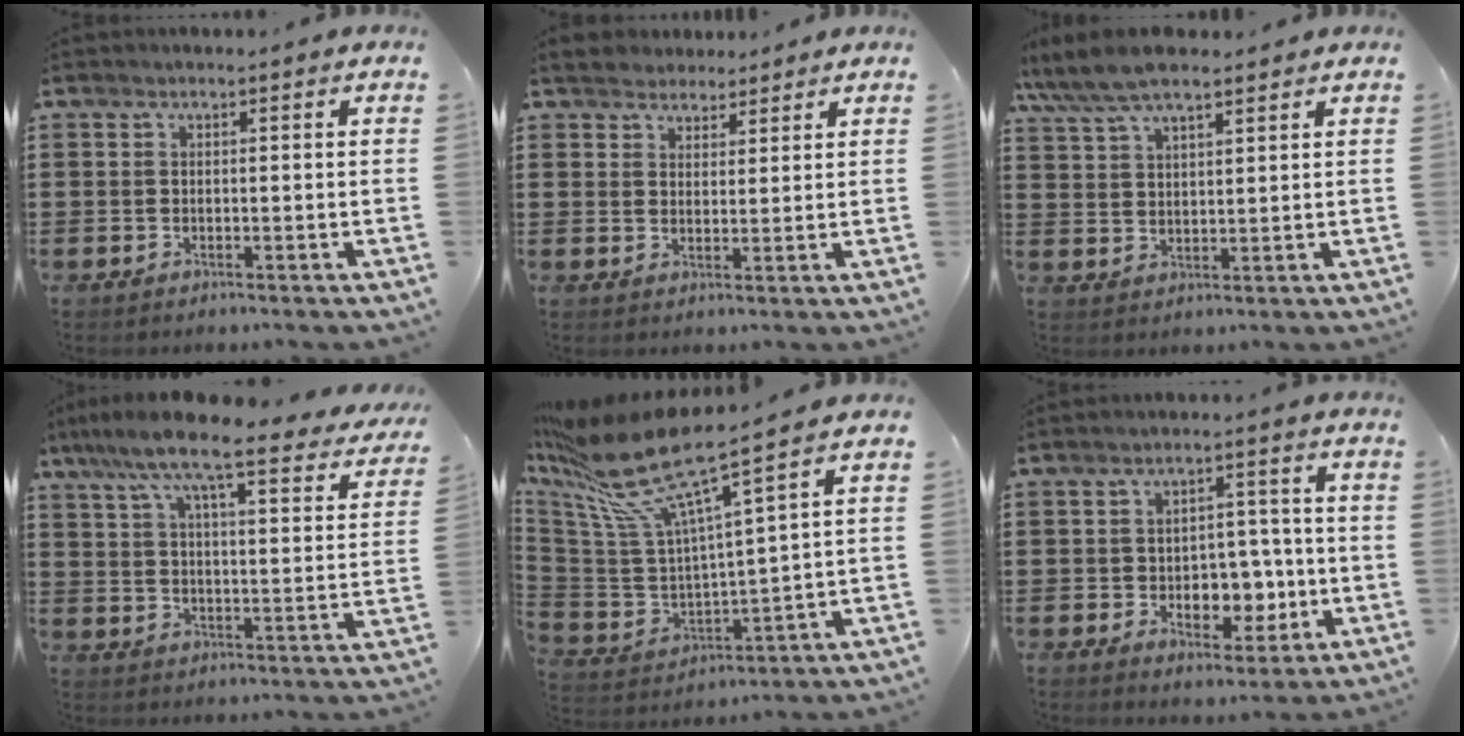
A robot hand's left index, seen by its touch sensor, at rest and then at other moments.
{"total": 3.4, "force": [3.0, 1.6, -0.1], "torque": [-0.011, 0.004, 0.057]}
{"total": 6.7, "force": [5.6, 1.9, 3.3], "torque": [-0.080, -0.009, 0.103]}
{"total": 9.8, "force": [8.0, 0.8, 5.5], "torque": [-0.128, -0.042, 0.132]}
{"total": 12.9, "force": [8.8, 2.0, 9.2], "torque": [-0.227, -0.057, 0.142]}
{"total": 6.5, "force": [-1.2, 4.7, 4.2], "torque": [-0.059, 0.006, -0.026]}